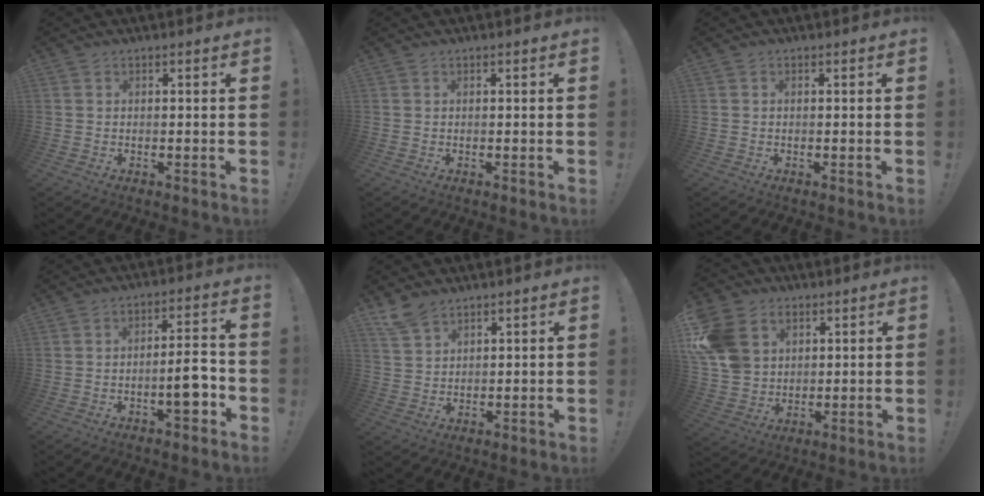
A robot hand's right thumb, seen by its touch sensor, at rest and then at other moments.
{"total": 0.0}
{"total": 0.0}
{"total": 9.1, "force": [-3.6, 2.6, 8.0], "torque": [-0.105, 0.013, -0.059]}
{"total": 6.8, "force": [5.4, 3.7, 1.9], "torque": [-0.034, -0.031, 0.106]}
{"total": 15.8, "force": [5.6, 12.5, 7.9], "torque": [-0.141, -0.015, 0.117]}